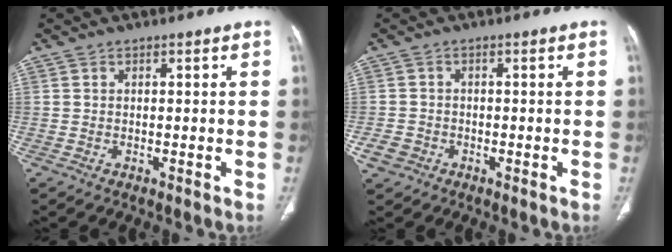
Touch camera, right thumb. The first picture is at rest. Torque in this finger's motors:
{"motor_torque": [0.97, 1.58, 0.69, 0.58, 0.63]}